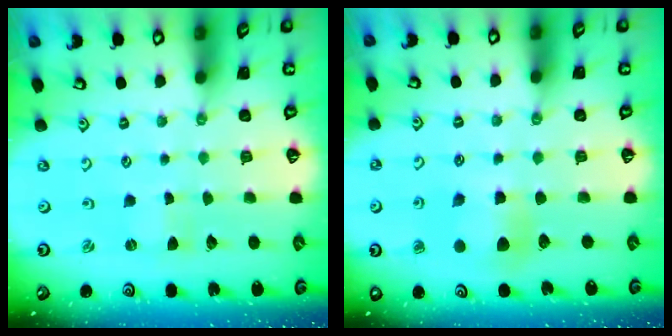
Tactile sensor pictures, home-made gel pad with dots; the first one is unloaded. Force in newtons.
{"total": 6.1, "press": 6.1, "slide": 0.6}